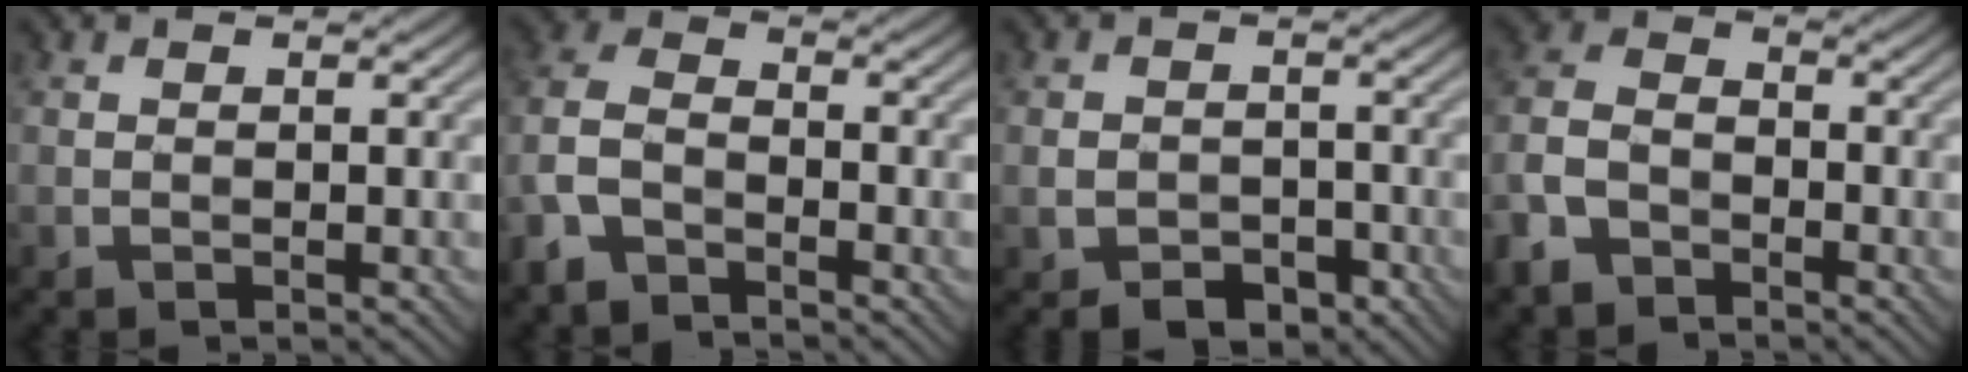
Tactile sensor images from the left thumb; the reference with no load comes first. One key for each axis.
{"total": 6.2, "fx": -4.3, "fy": 3.0, "fz": 3.4, "tx": -0.085, "ty": 0.000, "tz": -0.105}
{"total": 4.1, "fx": -2.2, "fy": 2.9, "fz": 2.0, "tx": -0.035, "ty": -0.009, "tz": -0.042}
{"total": 6.4, "fx": -4.3, "fy": 3.7, "fz": 2.9, "tx": -0.078, "ty": -0.003, "tz": -0.102}